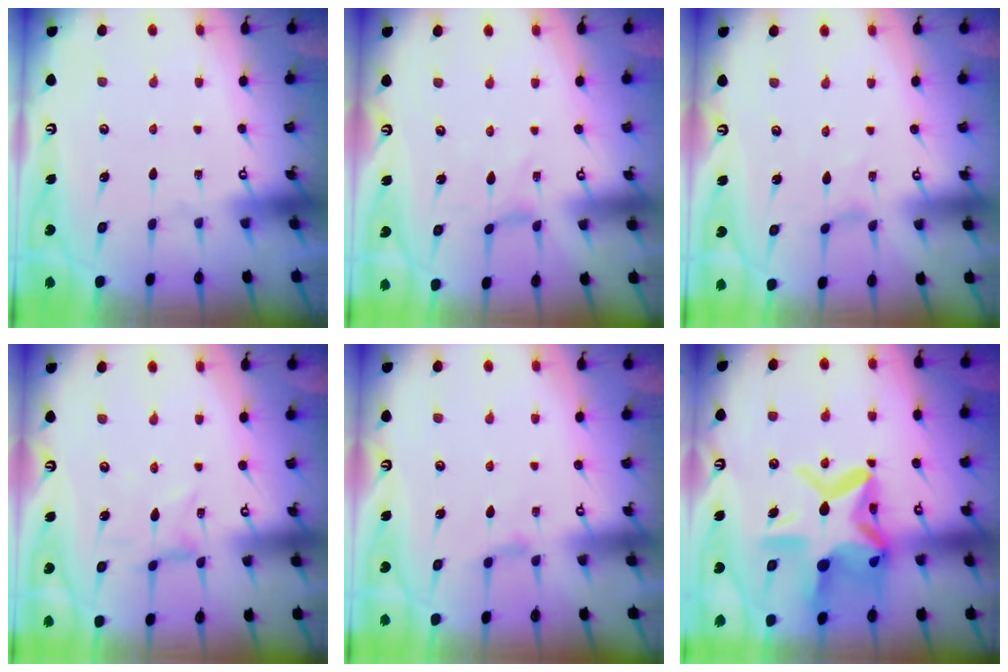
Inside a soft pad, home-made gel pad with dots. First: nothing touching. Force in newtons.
{"total": 0.0}
{"total": 0.0}
{"total": 0.0}
{"total": 2.4, "press": 2.4, "slide": 0.4}
{"total": 20.8, "press": 20.6, "slide": 2.5}